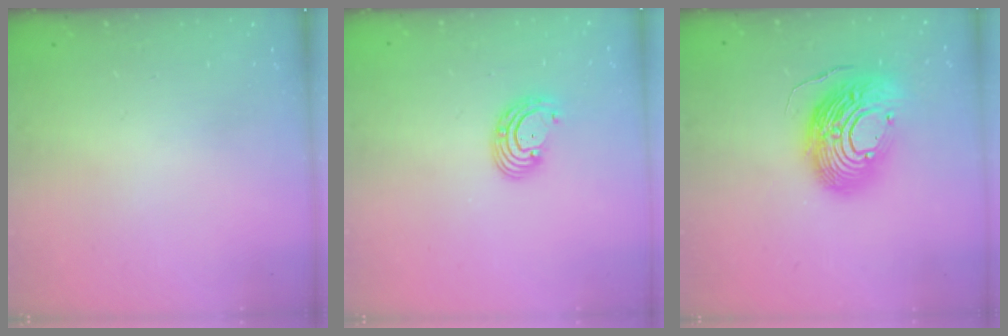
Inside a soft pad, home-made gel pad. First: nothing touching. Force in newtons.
{"total": 5.2, "press": 5.2, "slide": 0.5}
{"total": 18.8, "press": 18.6, "slide": 2.8}